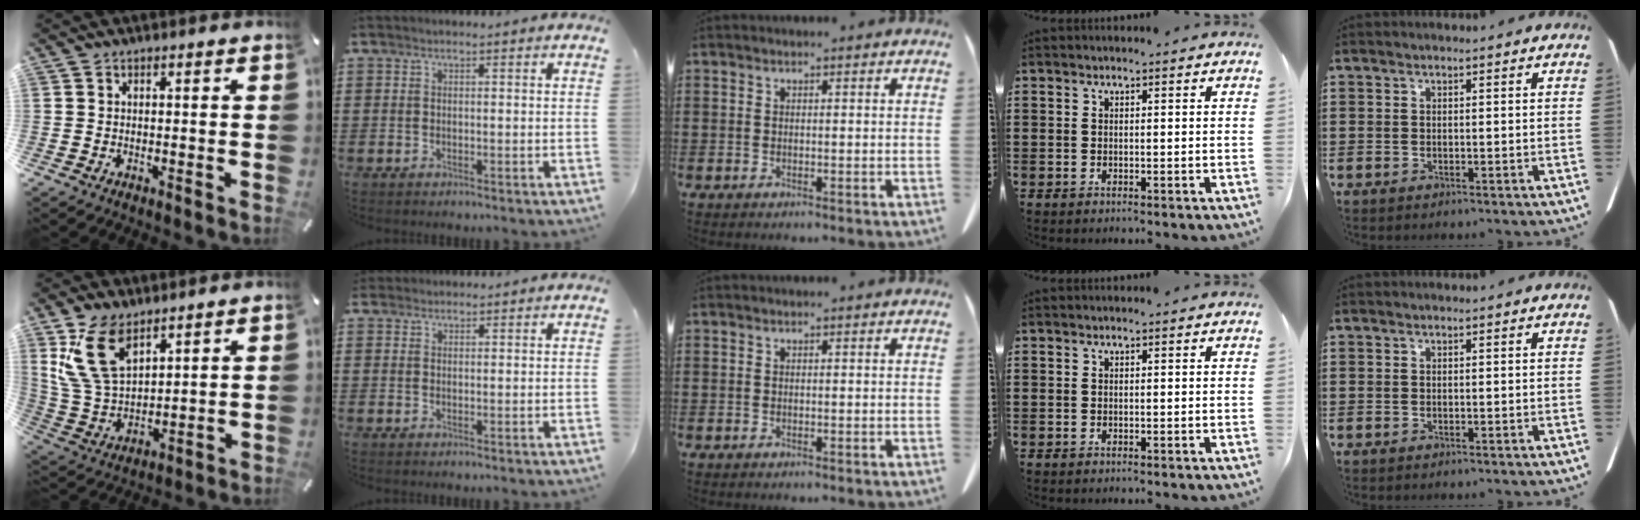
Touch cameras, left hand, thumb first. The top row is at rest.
{"thumb": {"total": 14.4, "force": [8.2, 8.3, 8.4], "torque": [-0.227, -0.030, 0.153]}, "index": {"total": 1.0, "force": [1.0, 0.2, 0.0], "torque": [-0.004, 0.000, 0.020]}}